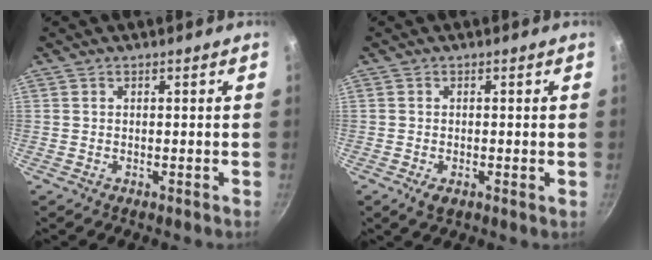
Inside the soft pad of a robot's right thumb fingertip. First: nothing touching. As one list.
[{"total": 2.2, "force": [-0.8, 1.1, 1.8], "torque": [-0.034, -0.006, -0.016]}]